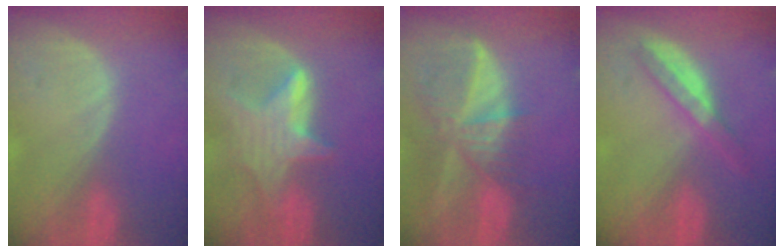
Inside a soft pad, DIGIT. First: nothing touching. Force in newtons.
{"total": 6.6, "press": 6.6, "slide": 0.2}
{"total": 9.4, "press": 8.3, "slide": 4.6}
{"total": 5.5, "press": 4.9, "slide": 2.5}